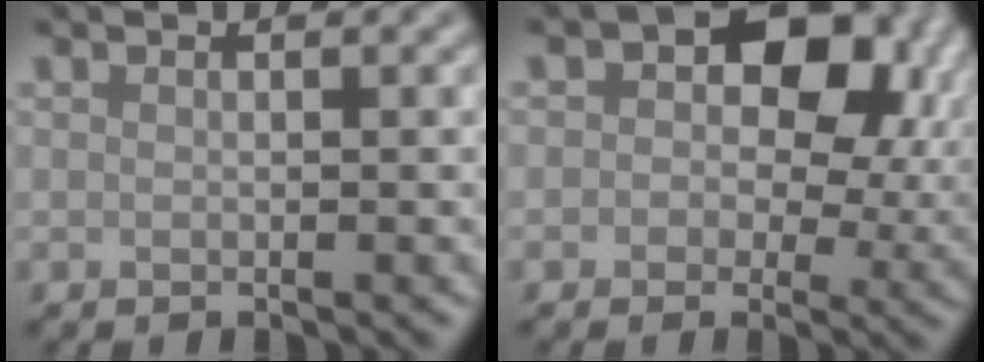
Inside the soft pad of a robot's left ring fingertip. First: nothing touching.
{"total": 9.4, "force": [2.0, 6.5, 6.6], "torque": [-0.074, 0.004, 0.015]}